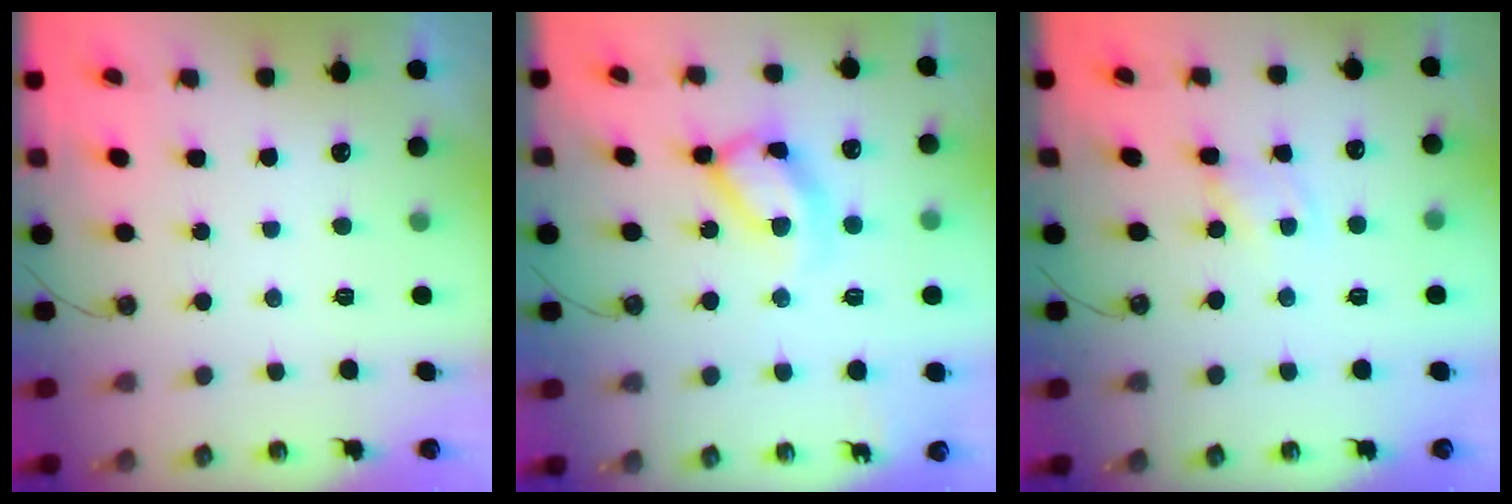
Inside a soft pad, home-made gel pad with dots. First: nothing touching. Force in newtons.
{"total": 14.1, "press": 14.0, "slide": 1.7}
{"total": 1.6, "press": 1.6, "slide": 0.2}